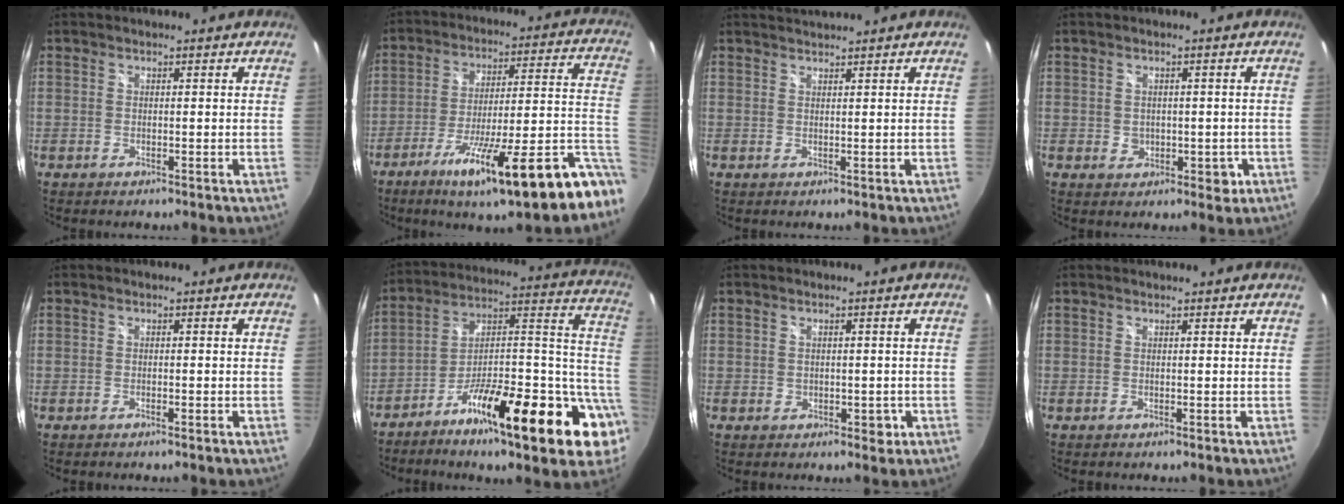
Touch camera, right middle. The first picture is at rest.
{"total": 24.6, "force": [-15.8, 2.7, 18.7], "torque": [-0.250, -0.039, -0.238]}
{"total": 2.1, "force": [2.0, -0.6, 0.2], "torque": [-0.004, 0.000, 0.035]}
{"total": 3.6, "force": [-0.4, 3.0, 1.8], "torque": [-0.023, -0.001, -0.003]}
{"total": 0.7, "force": [-0.5, -0.1, 0.5], "torque": [-0.006, 0.004, -0.009]}
{"total": 24.9, "force": [-8.9, 6.2, 22.4], "torque": [-0.270, 0.019, -0.141]}
{"total": 2.1, "force": [-0.4, 1.8, 1.1], "torque": [-0.009, -0.001, -0.004]}
{"total": 0.6, "force": [0.6, -0.2, 0.1], "torque": [-0.007, -0.002, 0.010]}